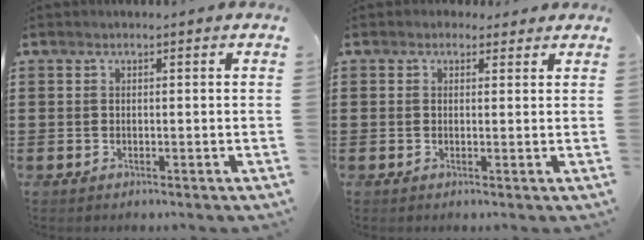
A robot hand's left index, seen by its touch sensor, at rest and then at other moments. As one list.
[{"total": 1.6, "force": [1.1, 1.1, 0.2], "torque": [-0.001, 0.005, 0.020]}]